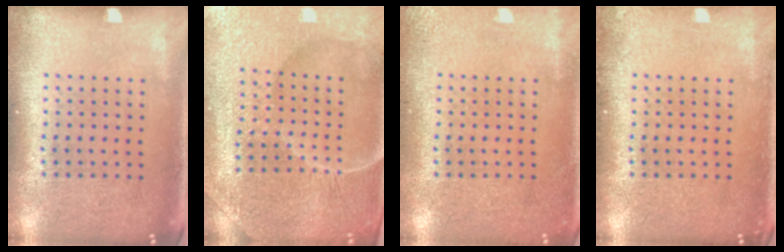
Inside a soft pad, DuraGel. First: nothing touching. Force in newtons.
{"total": 4.7, "press": 4.5, "slide": 1.4}
{"total": 1.9, "press": 1.9, "slide": 0.2}
{"total": 0.8, "press": 0.8, "slide": 0.1}